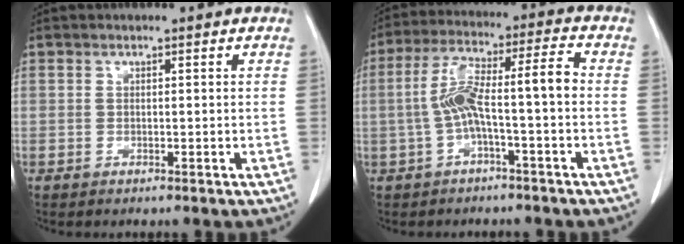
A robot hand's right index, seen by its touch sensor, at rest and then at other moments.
{"total": 9.4, "force": [-1.3, 1.1, 9.2], "torque": [-0.179, 0.041, -0.026]}